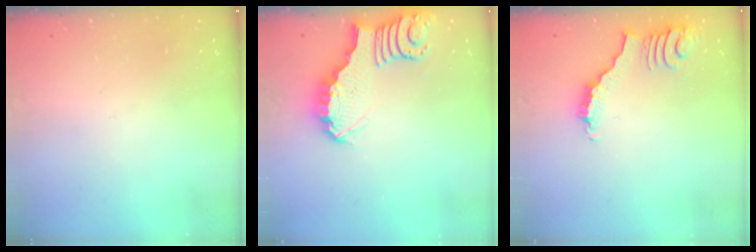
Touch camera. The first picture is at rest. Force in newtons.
{"total": 3.3, "press": 3.3, "slide": 0.2}
{"total": 3.6, "press": 3.5, "slide": 0.6}